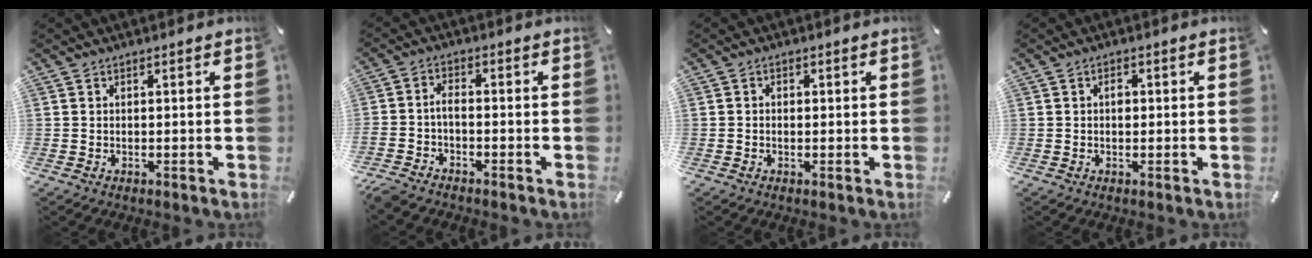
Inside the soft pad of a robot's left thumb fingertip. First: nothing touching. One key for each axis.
{"total": 3.7, "fx": -2.8, "fy": 1.1, "fz": 2.2, "tx": -0.059, "ty": 0.005, "tz": -0.059}
{"total": 1.0, "fx": -0.3, "fy": 0.8, "fz": 0.6, "tx": -0.011, "ty": 0.003, "tz": -0.008}
{"total": 1.7, "fx": 0.1, "fy": 1.2, "fz": 1.2, "tx": -0.017, "ty": 0.002, "tz": -0.003}